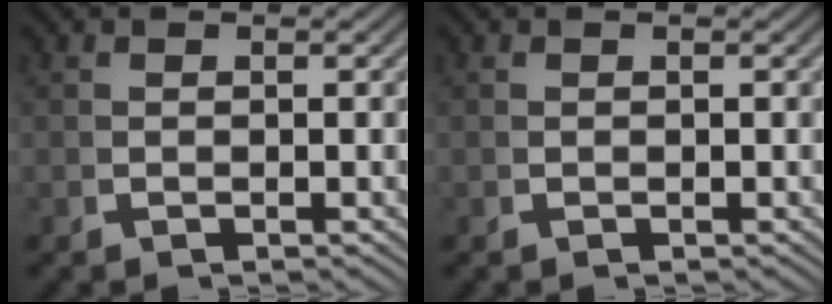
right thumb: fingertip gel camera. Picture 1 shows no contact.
{"total": 1.2, "force": [0.3, -1.1, -0.4], "torque": [0.018, 0.001, 0.010]}